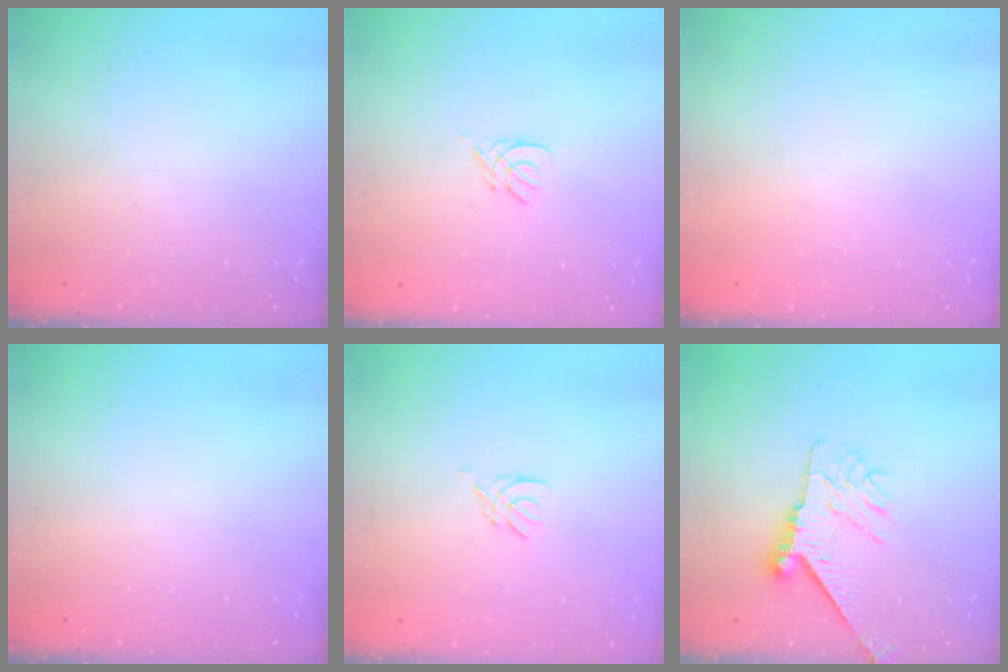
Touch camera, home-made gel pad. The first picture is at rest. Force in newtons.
{"total": 2.7, "press": 2.7, "slide": 0.5}
{"total": 1.0, "press": 0.9, "slide": 0.2}
{"total": 0.0}
{"total": 2.4, "press": 2.3, "slide": 0.5}
{"total": 9.5, "press": 9.5, "slide": 0.6}